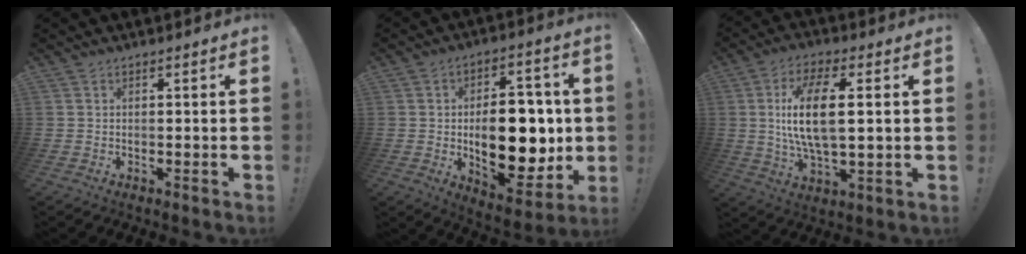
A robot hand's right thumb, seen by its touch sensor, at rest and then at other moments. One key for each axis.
{"total": 21.4, "fx": -0.9, "fy": 12.2, "fz": 17.6, "tx": -0.257, "ty": -0.006, "tz": -0.003}
{"total": 14.7, "fx": 1.8, "fy": 5.6, "fz": 13.4, "tx": -0.255, "ty": -0.006, "tz": 0.023}